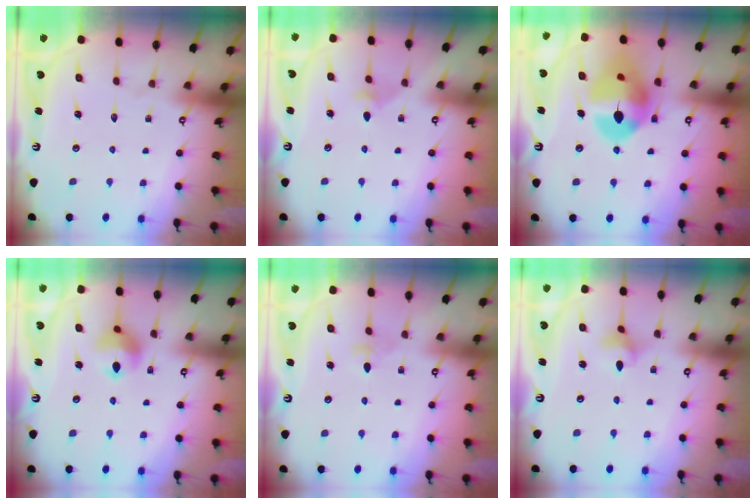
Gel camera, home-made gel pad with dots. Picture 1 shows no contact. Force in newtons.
{"total": 4.2, "press": 4.1, "slide": 0.8}
{"total": 15.4, "press": 15.3, "slide": 1.5}
{"total": 9.8, "press": 9.7, "slide": 1.2}
{"total": 3.5, "press": 3.4, "slide": 0.8}
{"total": 3.0, "press": 3.0, "slide": 0.3}